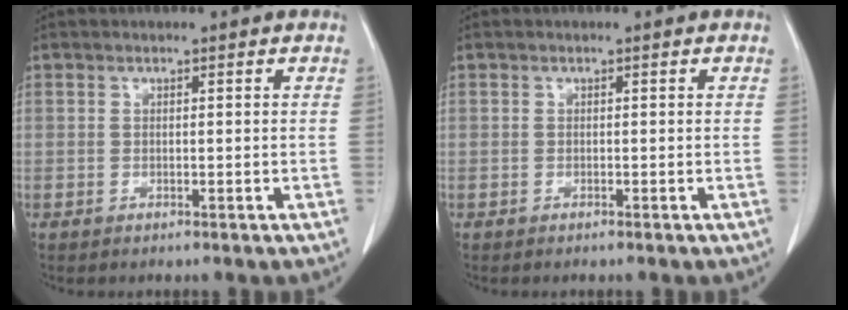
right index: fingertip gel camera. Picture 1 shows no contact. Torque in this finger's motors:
{"motor_torque": [-0.02, 0.00, 0.00, 0.01]}